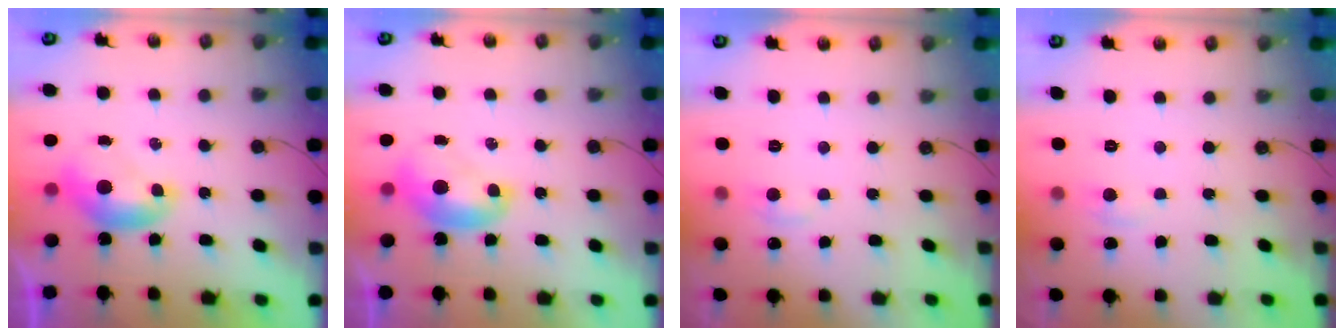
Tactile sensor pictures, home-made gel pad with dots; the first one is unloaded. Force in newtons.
{"total": 1.9, "press": 1.9, "slide": 0.2}
{"total": 1.8, "press": 1.7, "slide": 0.7}
{"total": 2.1, "press": 2.0, "slide": 0.4}